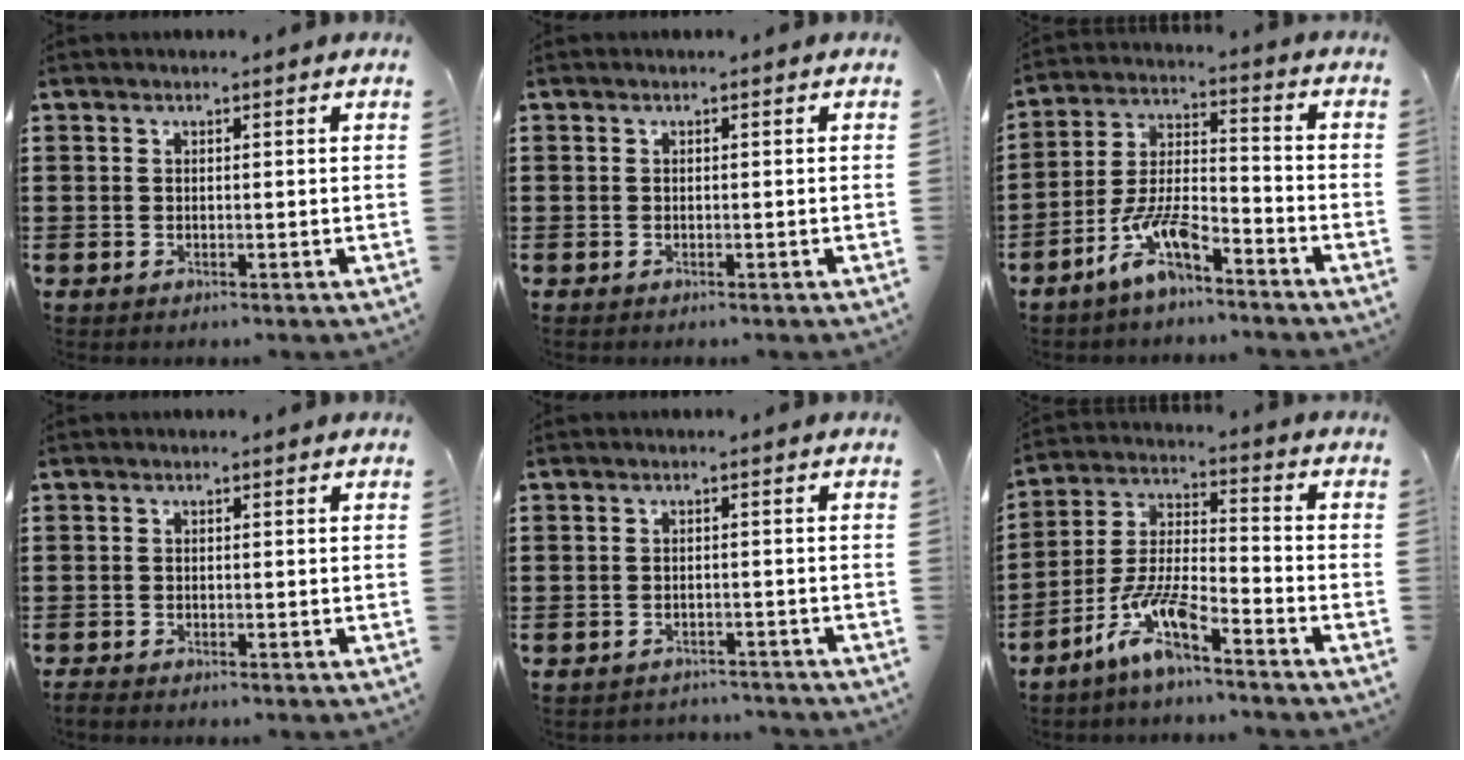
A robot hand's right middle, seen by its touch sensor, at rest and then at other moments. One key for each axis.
{"total": 0.0}
{"total": 8.8, "fx": -6.2, "fy": 2.5, "fz": 5.7, "tx": -0.133, "ty": -0.003, "tz": -0.123}
{"total": 0.8, "fx": -0.7, "fy": 0.1, "fz": 0.1, "tx": -0.005, "ty": -0.002, "tz": -0.015}
{"total": 1.6, "fx": -1.6, "fy": 0.3, "fz": 0.0, "tx": -0.007, "ty": 0.001, "tz": -0.036}
{"total": 9.6, "fx": -6.9, "fy": 1.8, "fz": 6.4, "tx": -0.150, "ty": -0.008, "tz": -0.139}